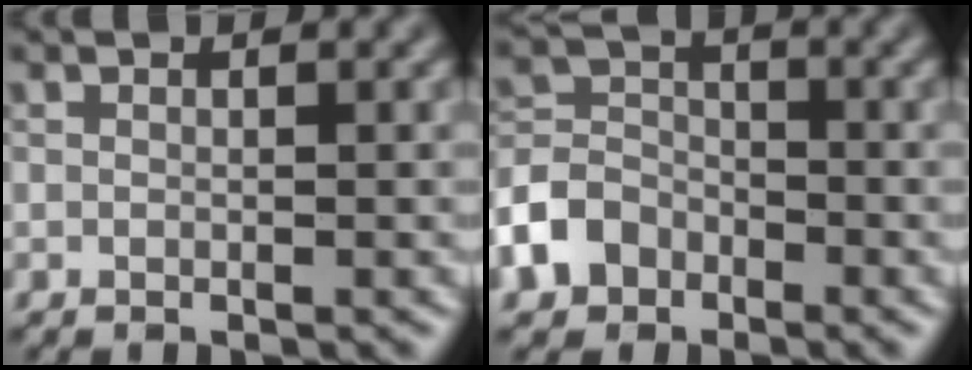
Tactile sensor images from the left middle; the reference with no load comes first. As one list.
[{"total": 5.5, "force": [-3.2, 4.2, 1.7], "torque": [-0.021, -0.003, -0.071]}]